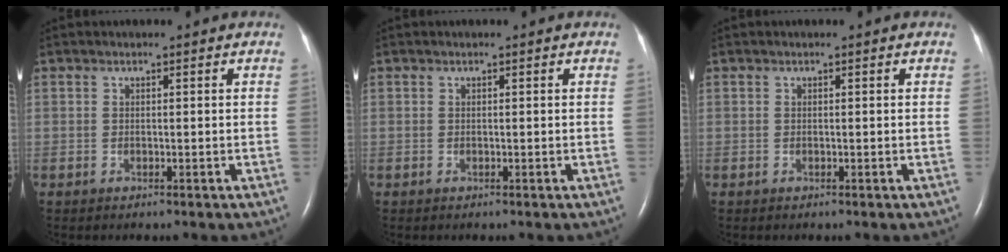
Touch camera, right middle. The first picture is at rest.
{"total": 0.0}
{"total": 0.0}